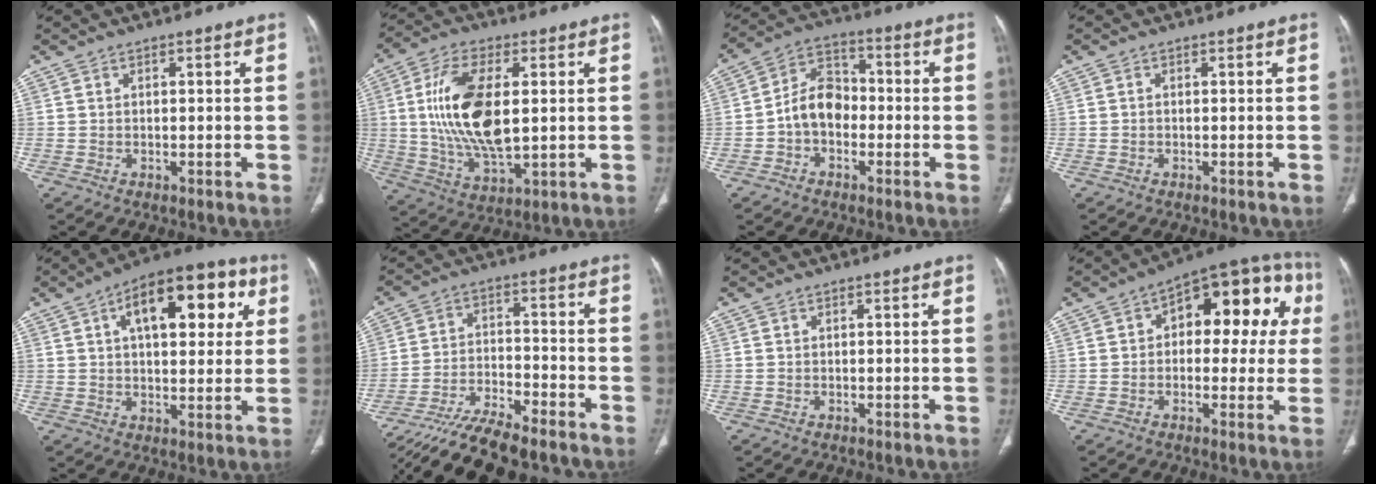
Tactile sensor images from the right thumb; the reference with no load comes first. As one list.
[{"total": 17.2, "force": [2.0, 8.1, 15.0], "torque": [-0.293, -0.012, 0.041]}, {"total": 8.4, "force": [-1.8, 6.2, 5.4], "torque": [-0.076, 0.035, -0.046]}, {"total": 0.0}, {"total": 18.5, "force": [6.3, 9.0, 14.9], "torque": [-0.168, 0.013, 0.085]}, {"total": 14.9, "force": [-13.2, 2.6, 6.5], "torque": [-0.128, 0.045, -0.225]}, {"total": 0.0}, {"total": 18.4, "force": [3.4, 9.9, 15.1], "torque": [-0.143, 0.038, 0.034]}]